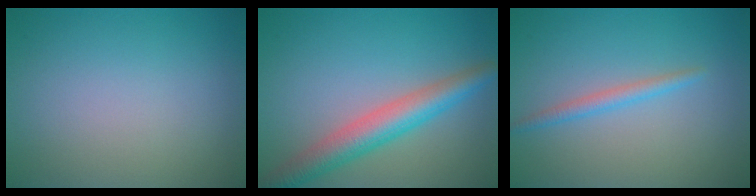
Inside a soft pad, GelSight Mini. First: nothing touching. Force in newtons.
{"total": 5.2, "press": 5.2, "slide": 0.1}
{"total": 1.6, "press": 1.6, "slide": 0.0}